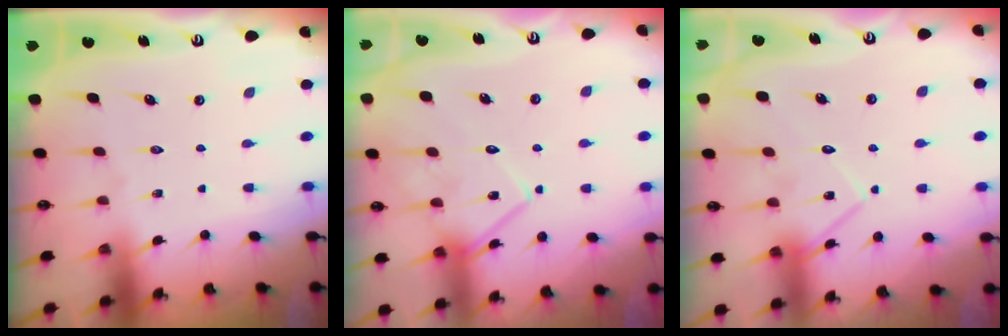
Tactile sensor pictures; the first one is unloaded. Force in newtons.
{"total": 13.3, "press": 13.2, "slide": 1.2}
{"total": 12.9, "press": 12.9, "slide": 0.8}